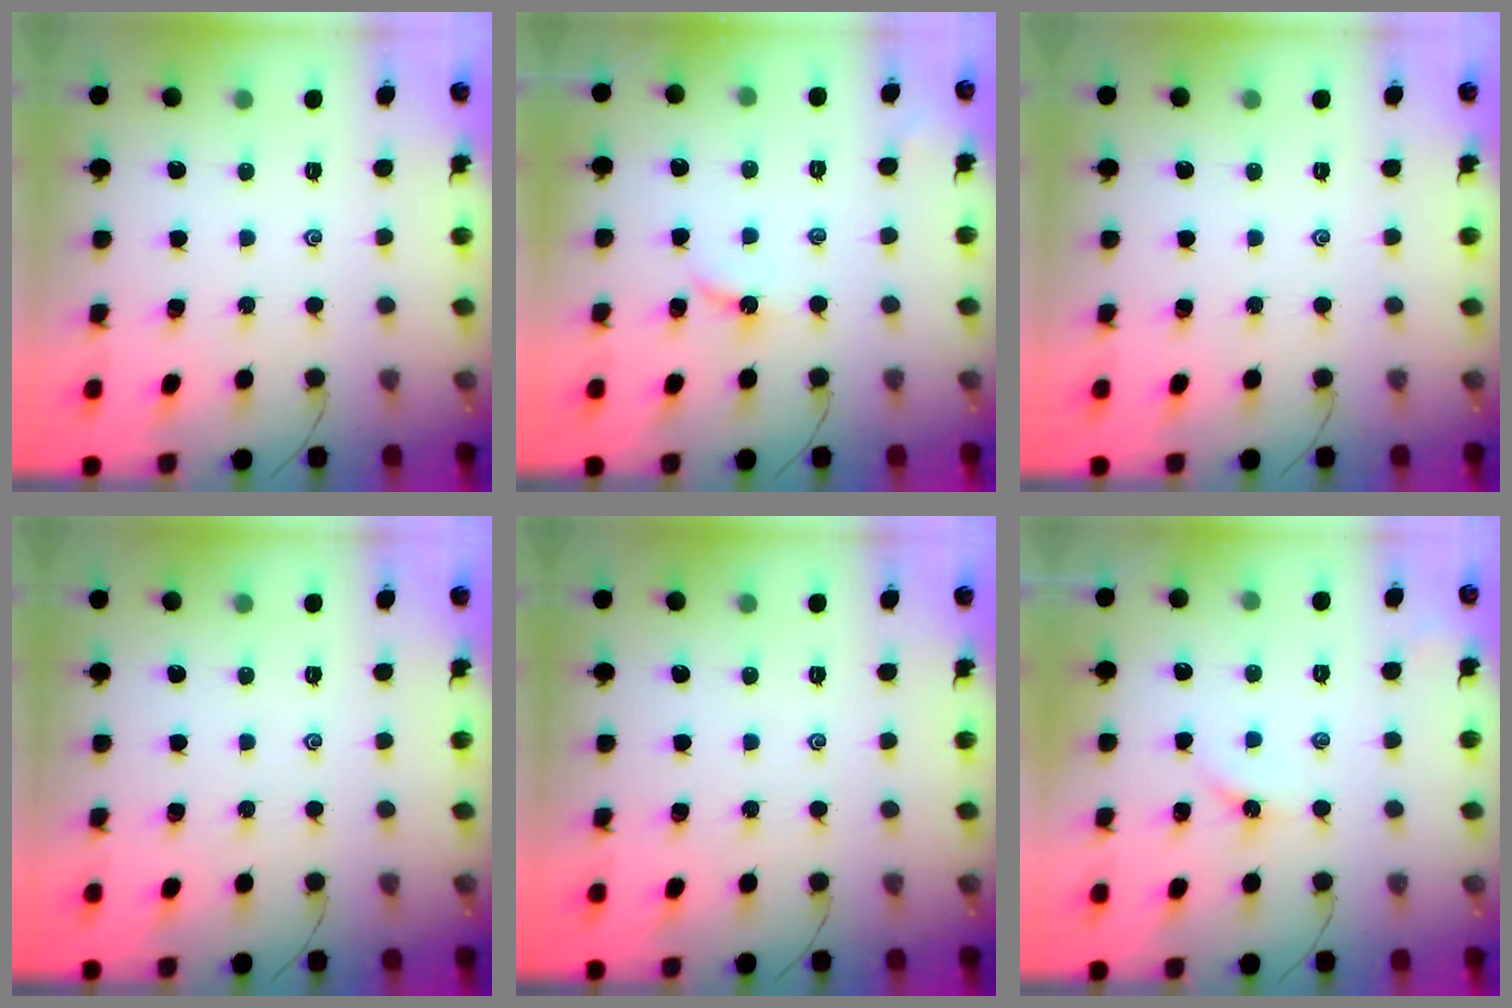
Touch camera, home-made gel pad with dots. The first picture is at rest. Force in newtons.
{"total": 2.6, "press": 2.6, "slide": 0.3}
{"total": 0.0}
{"total": 0.0}
{"total": 0.0}
{"total": 2.3, "press": 2.3, "slide": 0.4}